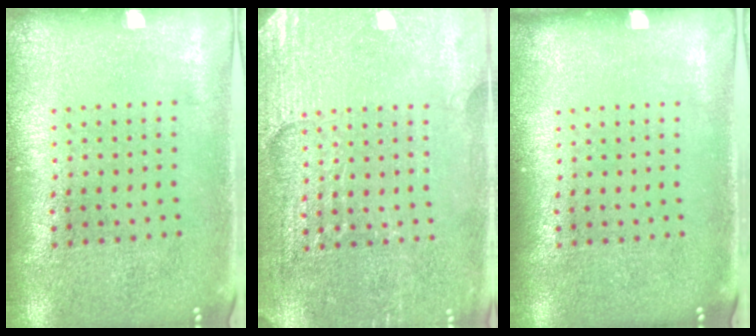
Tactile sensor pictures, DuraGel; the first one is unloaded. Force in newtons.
{"total": 3.1, "press": 3.1, "slide": 0.3}
{"total": 0.0}